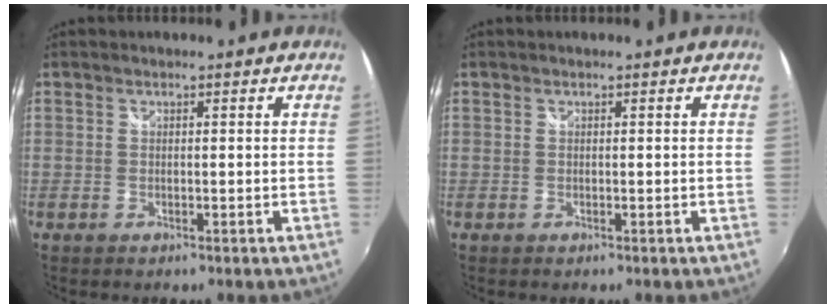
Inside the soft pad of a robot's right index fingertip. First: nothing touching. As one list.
[{"total": 0.0}]